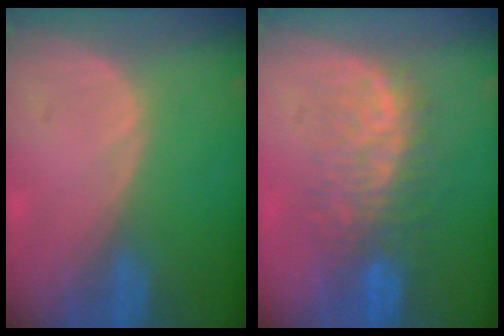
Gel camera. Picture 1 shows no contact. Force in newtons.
{"total": 8.3, "press": 7.9, "slide": 2.5}